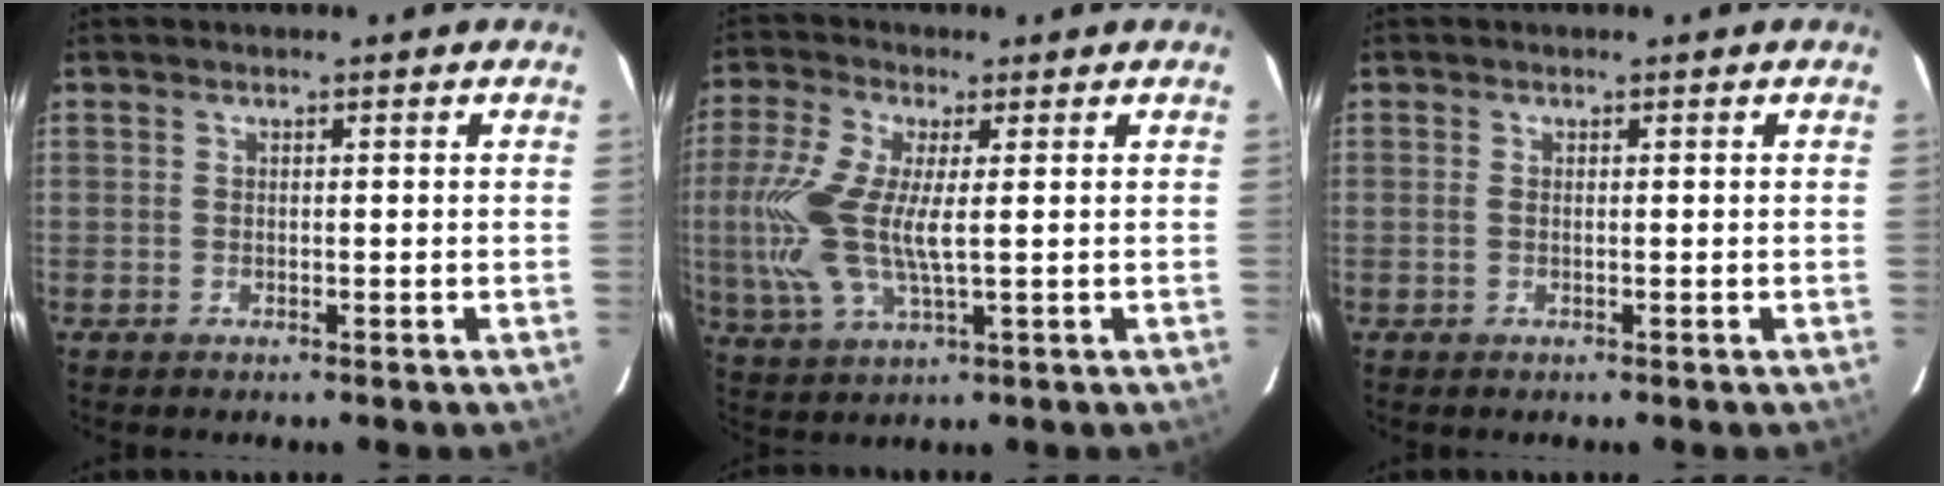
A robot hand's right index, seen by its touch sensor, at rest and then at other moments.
{"total": 13.6, "force": [0.7, 5.1, 12.6], "torque": [-0.274, -0.003, 0.015]}
{"total": 0.6, "force": [0.0, 0.1, 0.6], "torque": [-0.013, 0.000, -0.001]}